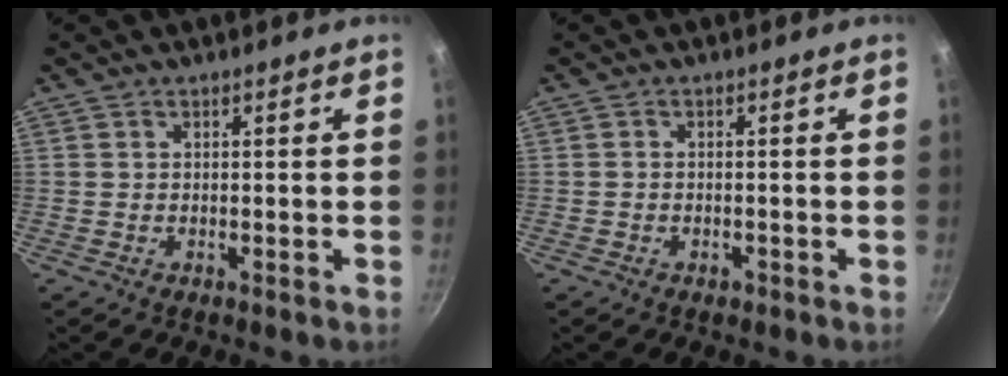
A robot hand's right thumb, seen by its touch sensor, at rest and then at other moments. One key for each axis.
{"total": 0.9, "fx": -0.6, "fy": 0.6, "fz": 0.4, "tx": -0.007, "ty": 0.003, "tz": -0.009}